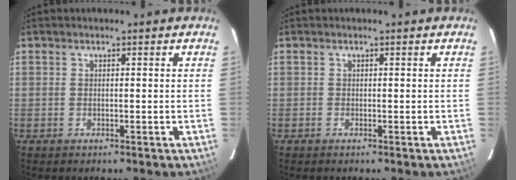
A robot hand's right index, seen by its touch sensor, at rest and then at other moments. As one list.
[{"total": 0.0}]